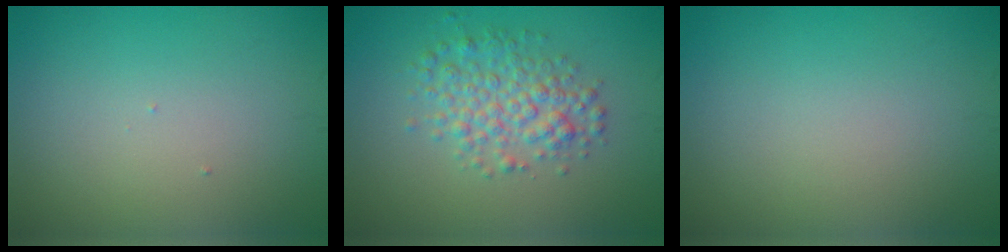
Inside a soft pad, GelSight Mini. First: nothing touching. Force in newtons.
{"total": 3.8, "press": 3.8, "slide": 0.1}
{"total": 0.0}